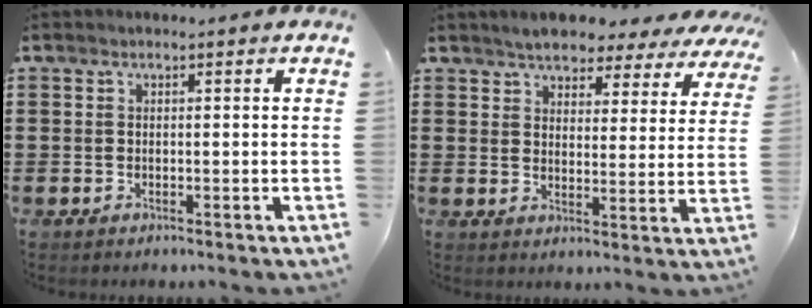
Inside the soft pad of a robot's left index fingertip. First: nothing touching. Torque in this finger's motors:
{"motor_torque": [2.14, 0.00, 0.61, 0.00]}